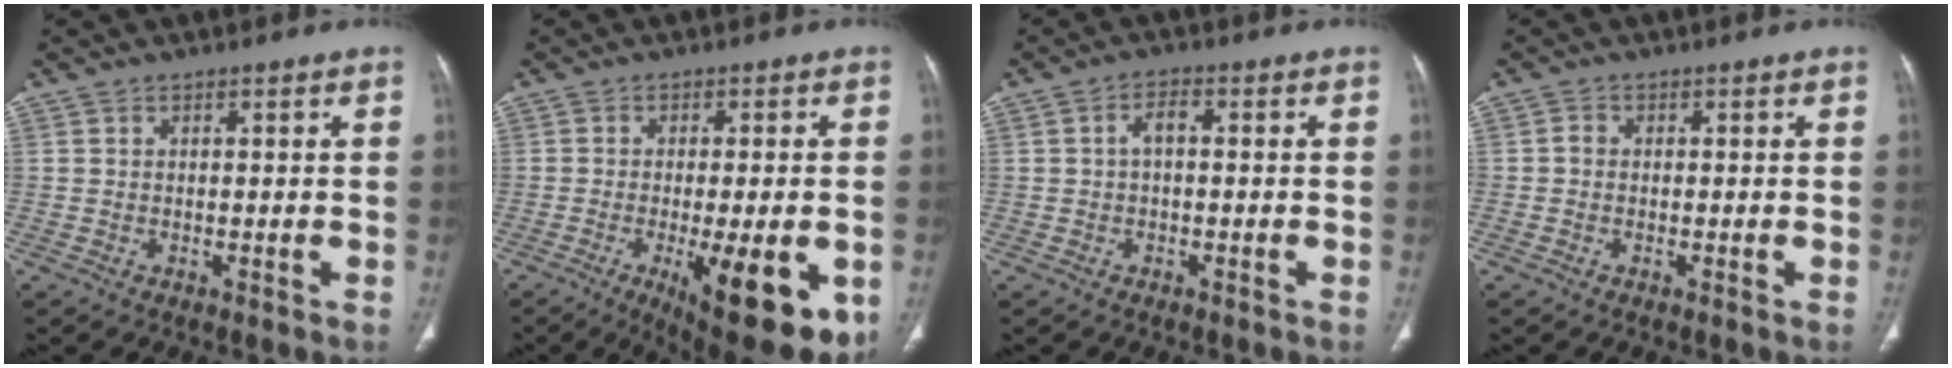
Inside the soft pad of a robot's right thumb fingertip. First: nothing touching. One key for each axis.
{"total": 16.5, "fx": -5.6, "fy": 5.2, "fz": 14.6, "tx": -0.158, "ty": -0.015, "tz": -0.063}
{"total": 2.6, "fx": 0.0, "fy": 1.4, "fz": 2.3, "tx": -0.040, "ty": 0.012, "tz": -0.005}
{"total": 1.2, "fx": -0.3, "fy": 1.0, "fz": 0.6, "tx": -0.005, "ty": 0.004, "tz": -0.008}